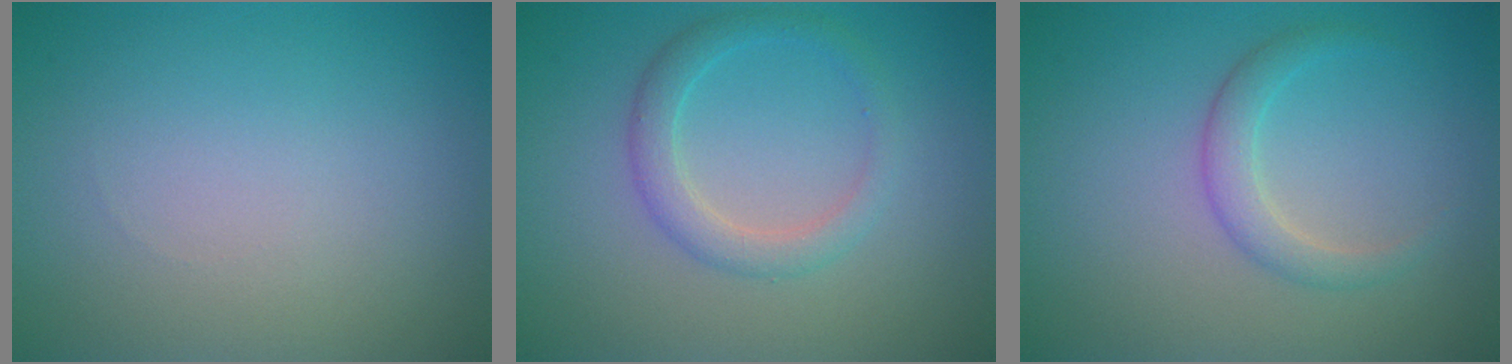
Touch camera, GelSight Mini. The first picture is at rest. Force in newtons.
{"total": 2.5, "press": 2.5, "slide": 0.2}
{"total": 2.1, "press": 2.1, "slide": 0.1}